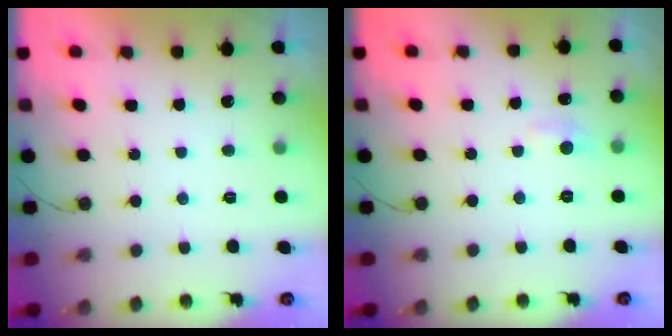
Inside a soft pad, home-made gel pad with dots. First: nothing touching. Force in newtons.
{"total": 5.7, "press": 5.6, "slide": 0.9}